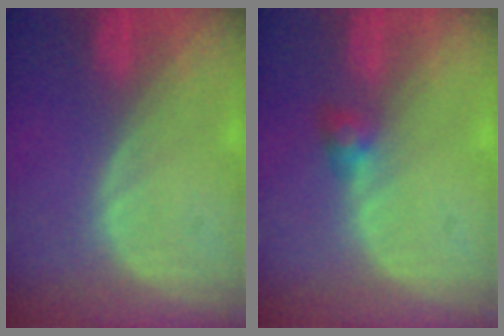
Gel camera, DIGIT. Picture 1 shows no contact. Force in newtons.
{"total": 2.5, "press": 2.5, "slide": 0.5}